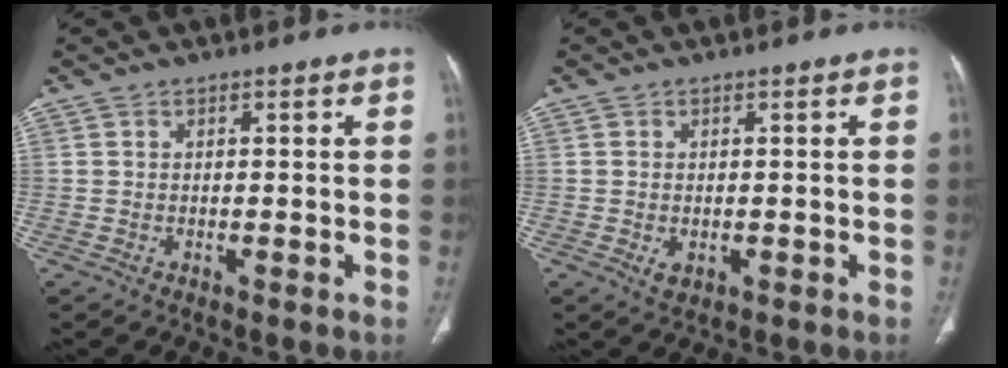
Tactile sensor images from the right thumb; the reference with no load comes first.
{"total": 1.9, "force": [-0.4, 1.3, 1.3], "torque": [-0.023, -0.003, -0.002]}